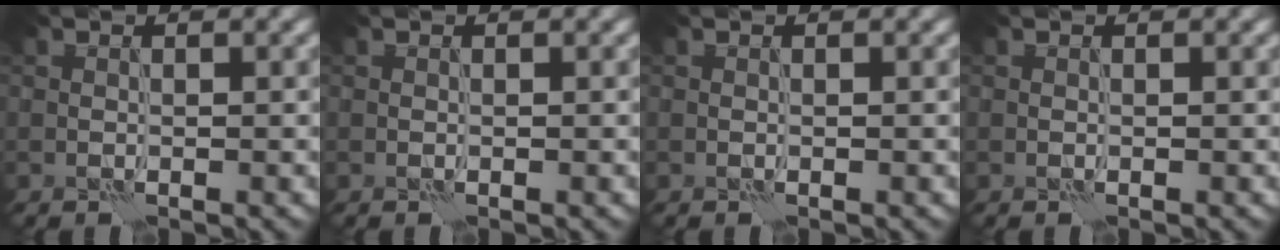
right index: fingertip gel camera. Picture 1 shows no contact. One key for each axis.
{"total": 0.0}
{"total": 0.0}
{"total": 0.0}